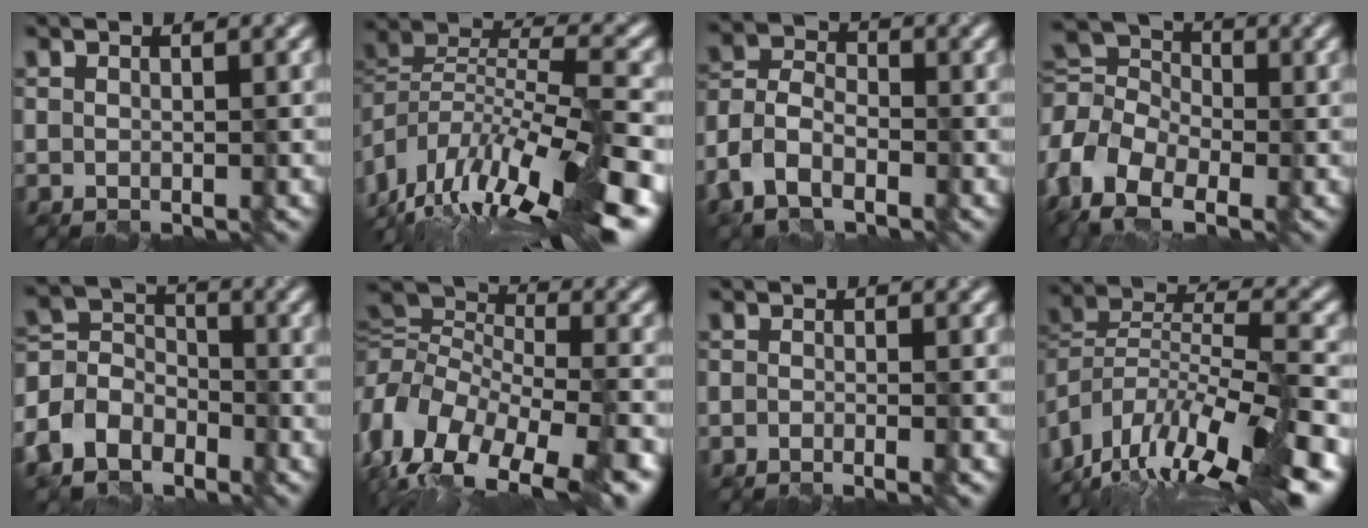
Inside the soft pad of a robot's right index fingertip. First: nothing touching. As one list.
[{"total": 14.6, "force": [-8.3, 4.1, 11.2], "torque": [-0.177, 0.044, -0.134]}, {"total": 5.5, "force": [-3.4, 3.2, 3.0], "torque": [-0.073, 0.001, -0.068]}, {"total": 8.5, "force": [-3.7, 5.8, 5.0], "torque": [-0.121, 0.005, -0.087]}, {"total": 6.7, "force": [-4.3, 4.7, 2.0], "torque": [-0.041, -0.001, -0.094]}, {"total": 13.6, "force": [-6.0, 7.8, 9.4], "torque": [-0.194, -0.012, -0.090]}, {"total": 2.5, "force": [-1.5, 0.9, 1.7], "torque": [0.001, -0.004, -0.027]}, {"total": 15.3, "force": [-11.1, 4.2, 9.8], "torque": [-0.150, 0.035, -0.178]}]